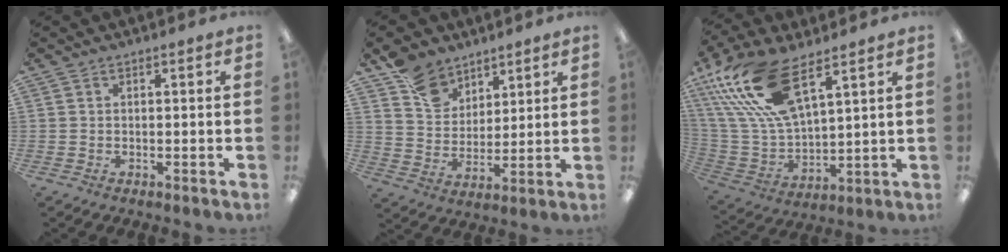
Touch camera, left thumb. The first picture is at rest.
{"total": 11.1, "force": [8.0, 7.2, 2.9], "torque": [-0.061, -0.041, 0.156]}
{"total": 20.5, "force": [12.7, 8.3, 13.8], "torque": [-0.317, -0.050, 0.226]}